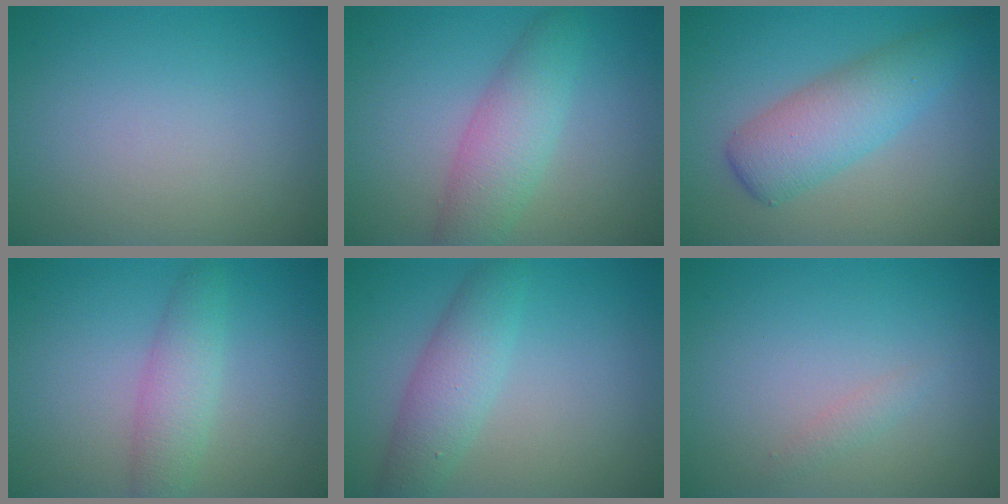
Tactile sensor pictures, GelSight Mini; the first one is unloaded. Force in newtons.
{"total": 4.4, "press": 4.4, "slide": 0.1}
{"total": 5.0, "press": 5.0, "slide": 0.2}
{"total": 3.1, "press": 3.1, "slide": 0.1}
{"total": 3.8, "press": 3.8, "slide": 0.1}
{"total": 0.8, "press": 0.8, "slide": 0.1}